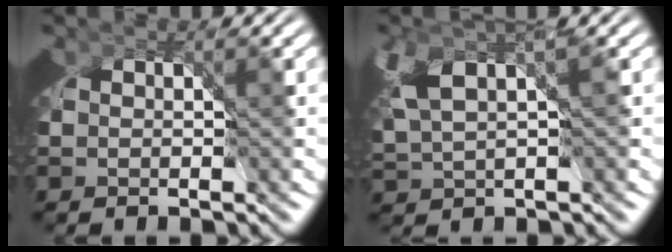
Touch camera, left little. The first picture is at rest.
{"total": 2.7, "force": [-0.2, 1.2, 2.5], "torque": [-0.049, 0.004, 0.001]}